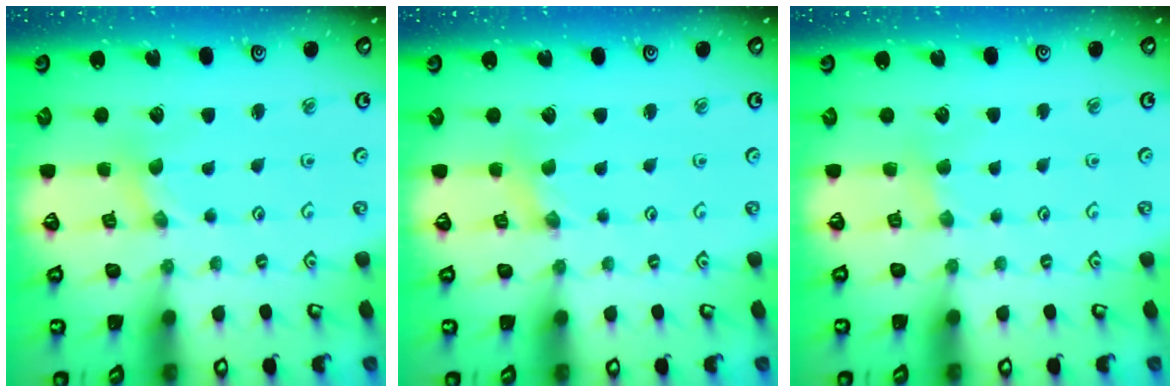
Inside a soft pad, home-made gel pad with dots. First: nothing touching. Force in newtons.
{"total": 0.0}
{"total": 2.5, "press": 2.4, "slide": 0.4}